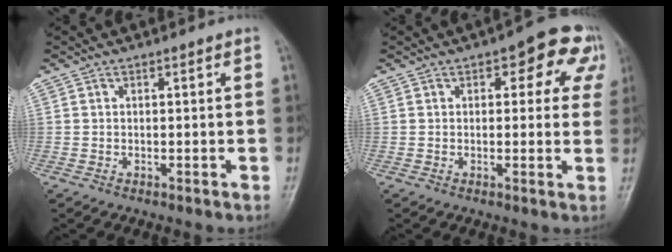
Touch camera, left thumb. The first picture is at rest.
{"total": 10.1, "force": [4.3, 5.1, 7.5], "torque": [-0.037, 0.001, 0.041]}